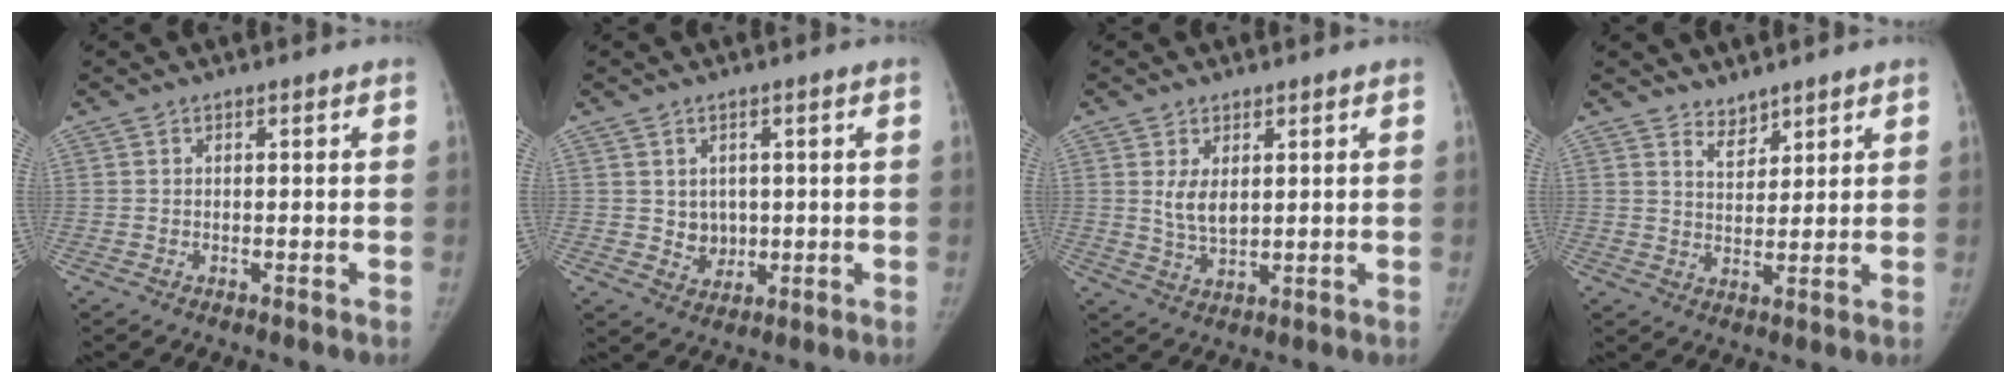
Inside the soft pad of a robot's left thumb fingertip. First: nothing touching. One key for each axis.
{"total": 4.1, "fx": 0.6, "fy": 3.6, "fz": 1.8, "tx": -0.008, "ty": -0.006, "tz": 0.020}
{"total": 5.0, "fx": 1.6, "fy": 2.9, "fz": 3.7, "tx": -0.058, "ty": -0.017, "tz": 0.039}
{"total": 3.7, "fx": 3.3, "fy": 1.7, "fz": 0.6, "tx": 0.009, "ty": -0.029, "tz": 0.059}